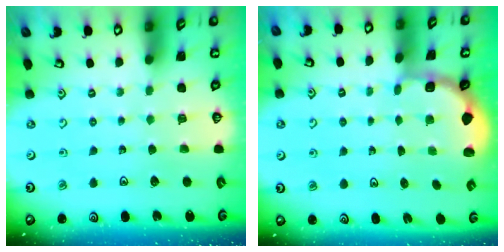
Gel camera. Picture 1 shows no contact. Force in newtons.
{"total": 1.9, "press": 1.8, "slide": 0.7}